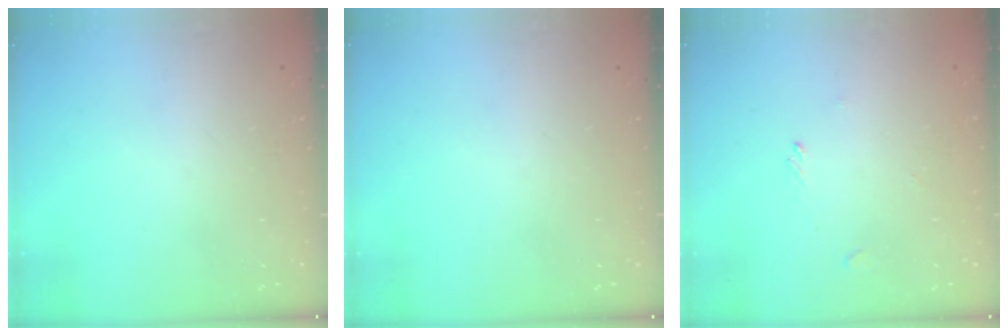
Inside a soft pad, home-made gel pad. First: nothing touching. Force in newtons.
{"total": 0.0}
{"total": 0.0}